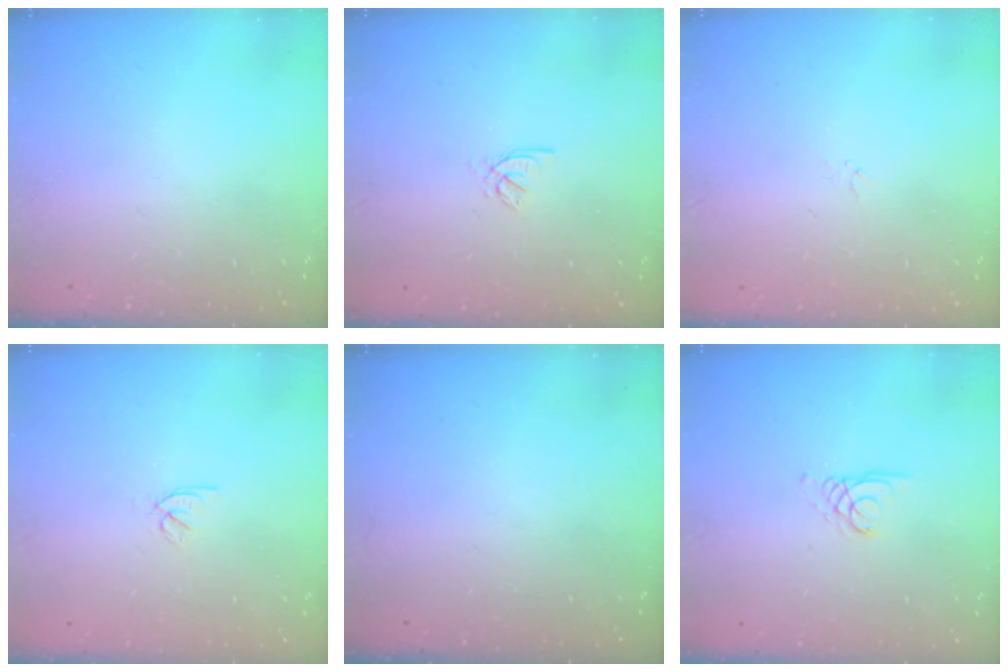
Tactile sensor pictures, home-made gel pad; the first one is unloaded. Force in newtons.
{"total": 2.0, "press": 2.0, "slide": 0.4}
{"total": 0.9, "press": 0.8, "slide": 0.4}
{"total": 2.5, "press": 2.4, "slide": 0.7}
{"total": 0.0}
{"total": 1.4, "press": 1.3, "slide": 0.1}